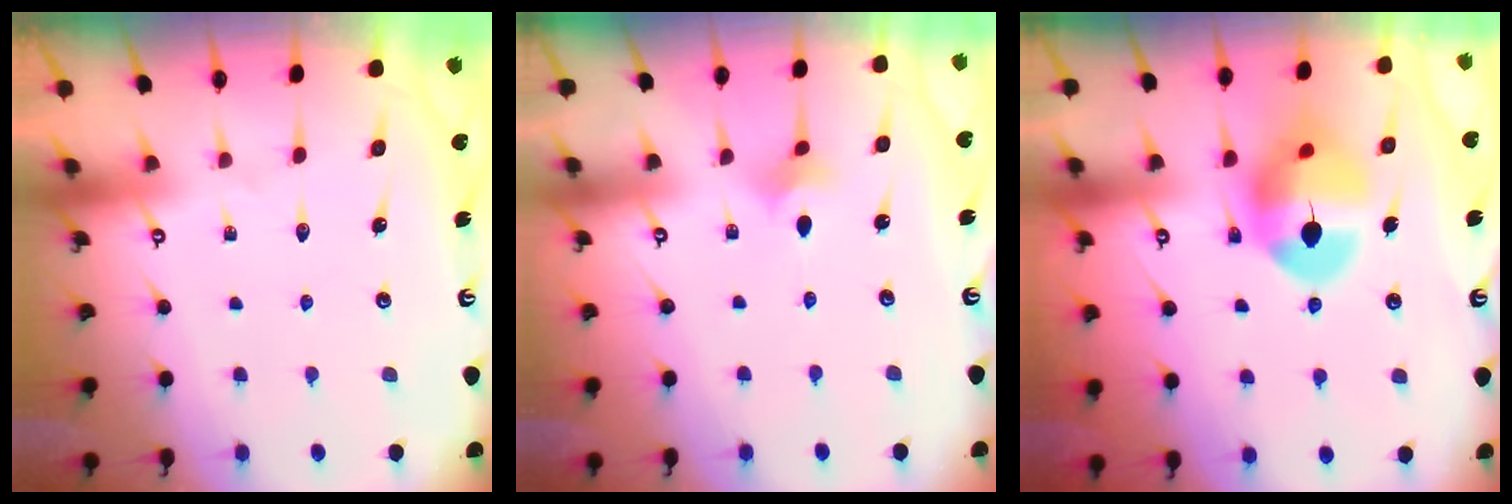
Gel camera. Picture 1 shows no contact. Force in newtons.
{"total": 2.8, "press": 2.7, "slide": 0.6}
{"total": 11.2, "press": 11.2, "slide": 0.9}